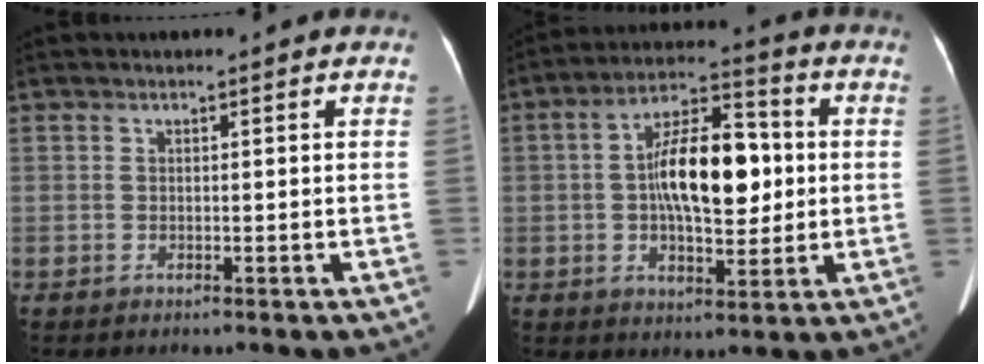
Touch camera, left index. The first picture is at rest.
{"total": 13.1, "force": [0.5, 5.5, 11.9], "torque": [-0.212, 0.026, 0.011]}